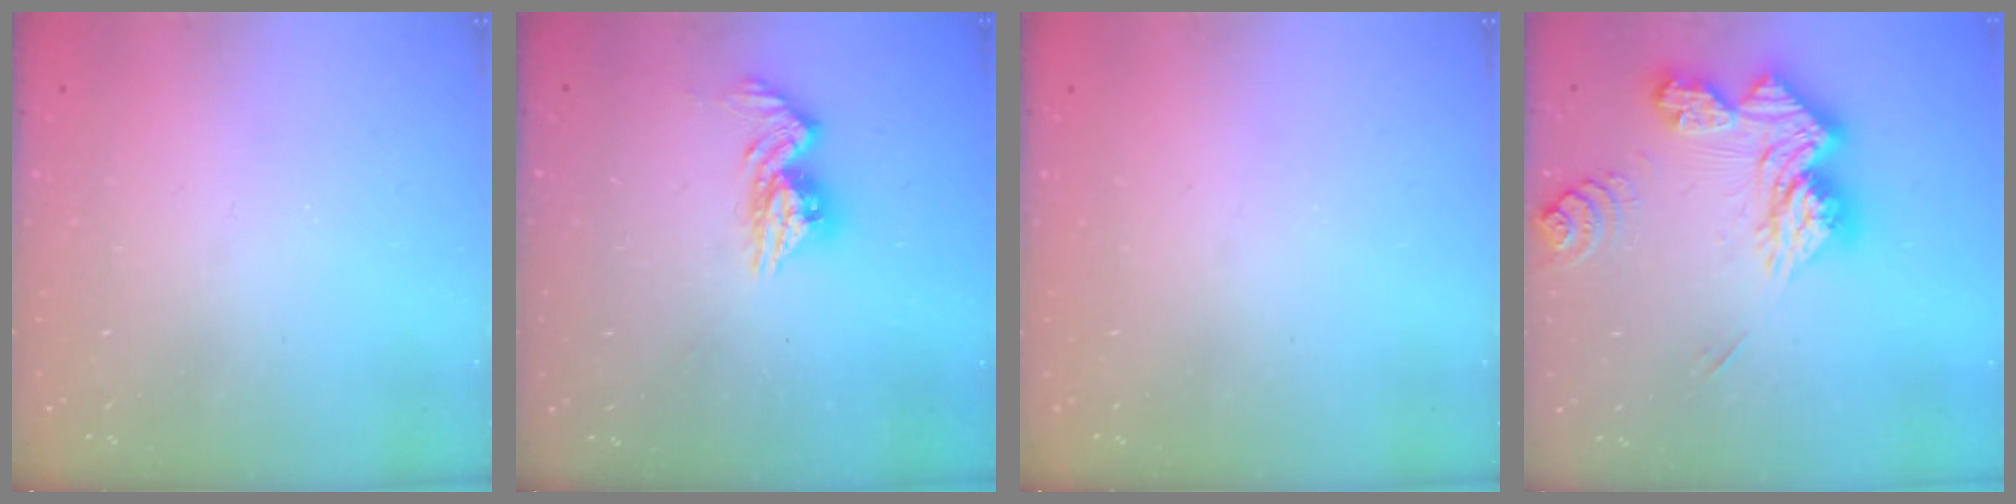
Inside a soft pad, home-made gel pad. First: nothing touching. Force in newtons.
{"total": 11.0, "press": 11.0, "slide": 1.0}
{"total": 0.0}
{"total": 16.8, "press": 16.8, "slide": 0.2}